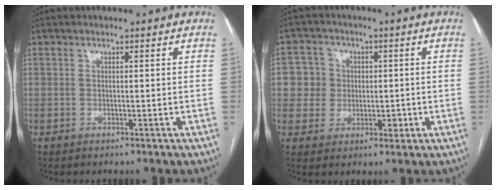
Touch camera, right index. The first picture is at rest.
{"total": 6.2, "force": [0.6, 6.1, 1.0], "torque": [-0.010, 0.022, 0.015]}